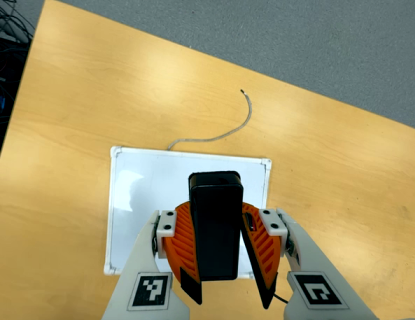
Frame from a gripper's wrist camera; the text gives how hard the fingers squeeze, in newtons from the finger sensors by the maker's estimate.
{"total": 9.4, "left": 9.6, "right": 9.2}